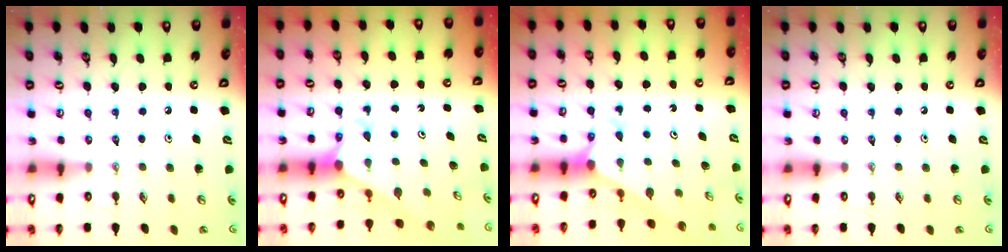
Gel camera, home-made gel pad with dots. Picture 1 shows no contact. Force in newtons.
{"total": 2.3, "press": 2.3, "slide": 0.2}
{"total": 2.2, "press": 2.2, "slide": 0.2}
{"total": 0.0}